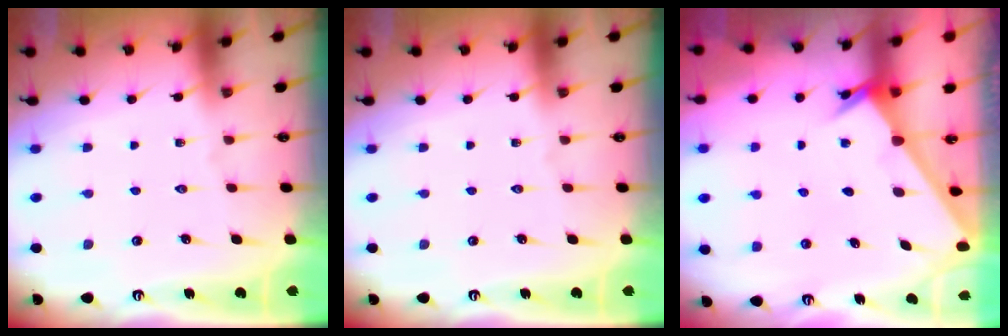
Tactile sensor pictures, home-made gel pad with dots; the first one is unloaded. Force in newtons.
{"total": 0.0}
{"total": 2.6, "press": 2.6, "slide": 0.2}